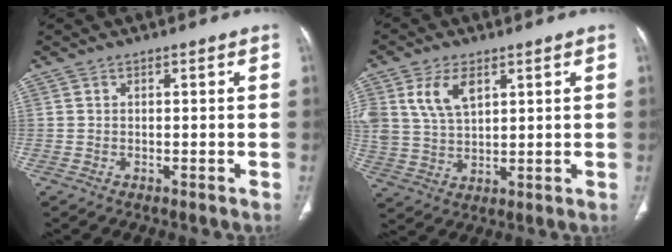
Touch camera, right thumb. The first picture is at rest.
{"total": 8.8, "force": [3.8, 5.0, 6.2], "torque": [-0.117, -0.009, 0.082]}